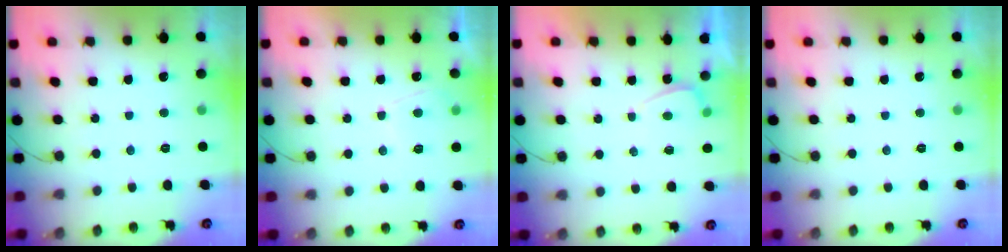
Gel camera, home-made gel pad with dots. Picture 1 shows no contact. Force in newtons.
{"total": 4.1, "press": 4.0, "slide": 0.8}
{"total": 0.6, "press": 0.4, "slide": 0.5}
{"total": 0.0}